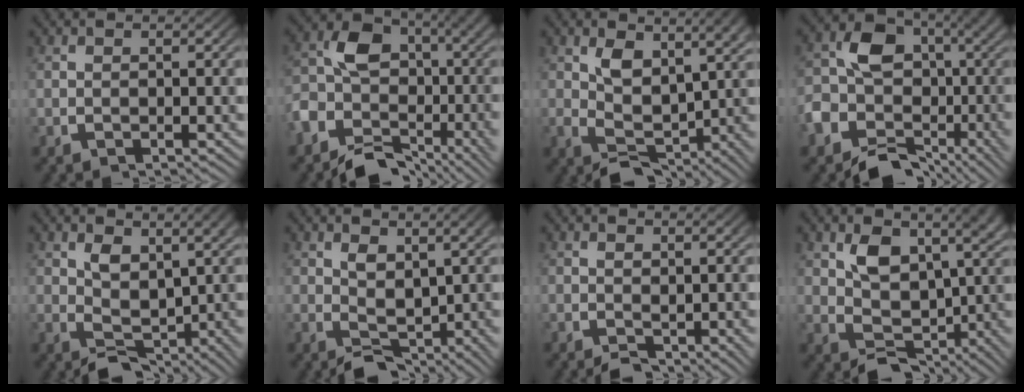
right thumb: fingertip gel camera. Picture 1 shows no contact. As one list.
[{"total": 9.2, "force": [-2.9, 6.6, 5.8], "torque": [-0.100, -0.017, -0.057]}, {"total": 6.1, "force": [-0.7, 4.0, 4.6], "torque": [-0.095, -0.038, 0.008]}, {"total": 11.6, "force": [-2.8, 9.2, 6.6], "torque": [-0.121, -0.024, -0.054]}, {"total": 4.7, "force": [-0.7, 2.9, 3.6], "torque": [-0.069, -0.032, 0.008]}, {"total": 3.7, "force": [-0.6, 2.3, 2.8], "torque": [-0.052, -0.029, 0.009]}, {"total": 1.4, "force": [-0.5, 0.8, 1.1], "torque": [-0.013, -0.009, -0.001]}, {"total": 7.1, "force": [-0.6, 5.1, 4.8], "torque": [-0.104, -0.045, 0.010]}]